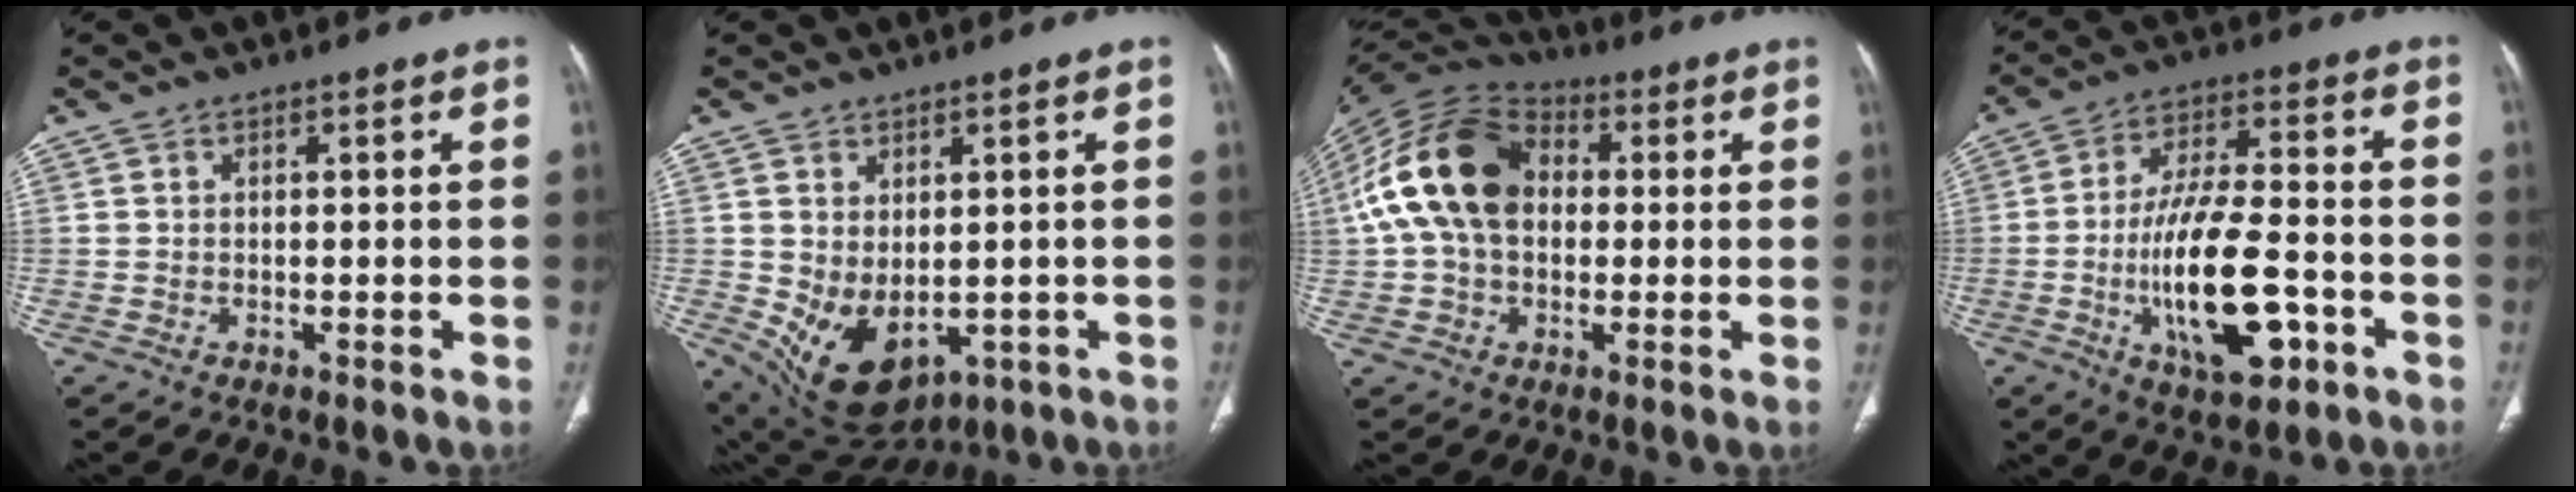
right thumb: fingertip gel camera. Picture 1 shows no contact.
{"total": 11.0, "force": [-1.7, 7.1, 8.2], "torque": [-0.128, -0.005, 0.007]}
{"total": 18.0, "force": [1.8, 12.4, 12.8], "torque": [-0.237, 0.034, 0.024]}
{"total": 18.3, "force": [-5.2, 6.9, 16.2], "torque": [-0.299, 0.025, -0.085]}